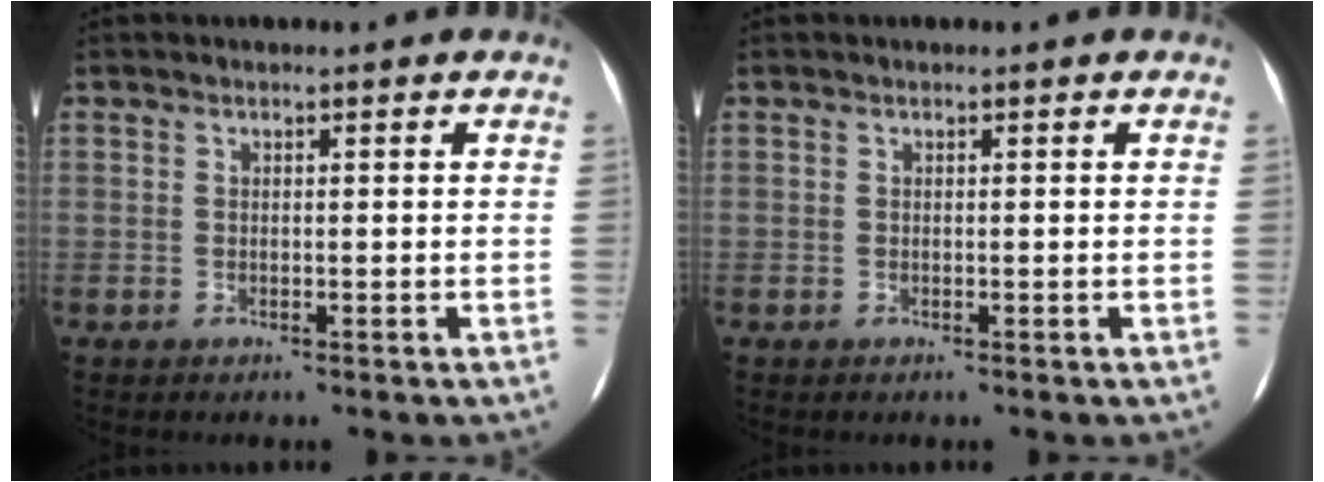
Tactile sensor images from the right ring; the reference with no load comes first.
{"total": 0.0}